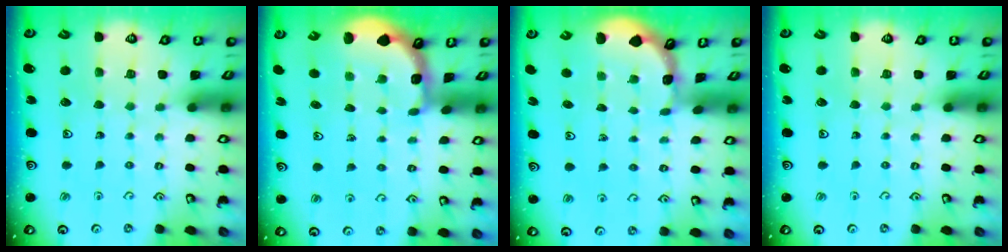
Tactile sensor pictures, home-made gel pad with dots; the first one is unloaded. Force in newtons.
{"total": 1.9, "press": 1.9, "slide": 0.2}
{"total": 0.7, "press": 0.7, "slide": 0.3}
{"total": 0.0}